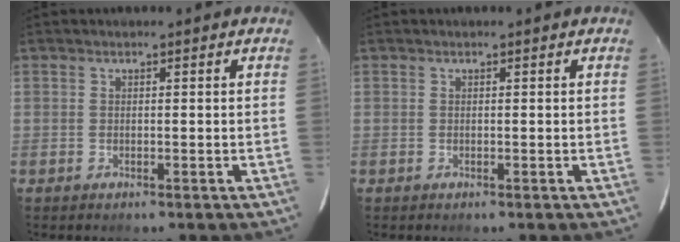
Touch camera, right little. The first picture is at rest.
{"total": 0.0}